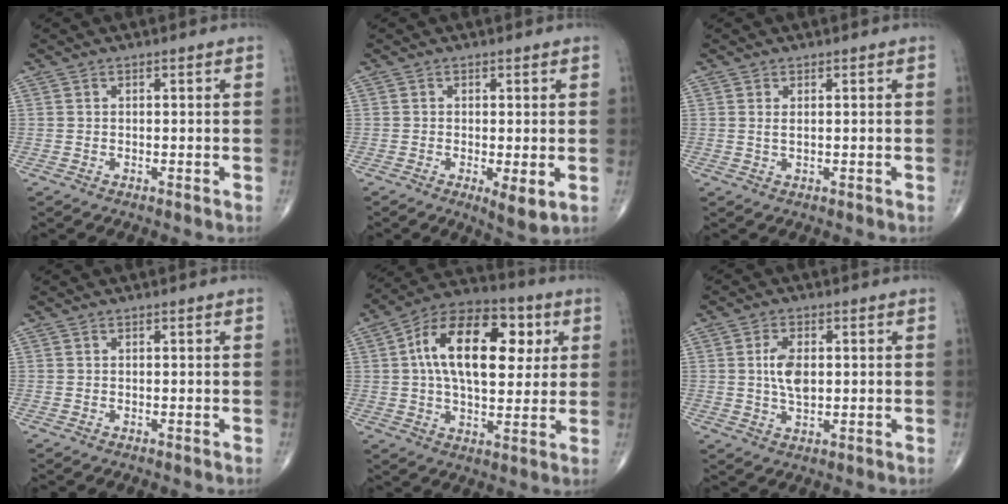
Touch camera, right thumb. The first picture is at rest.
{"total": 4.3, "force": [-1.0, 1.3, 4.0], "torque": [-0.068, -0.016, -0.017]}
{"total": 1.1, "force": [0.3, 0.3, 0.9], "torque": [-0.018, 0.000, 0.008]}
{"total": 0.0}
{"total": 20.2, "force": [4.4, 11.1, 16.3], "torque": [-0.238, 0.013, 0.062]}
{"total": 6.0, "force": [0.7, 3.3, 5.0], "torque": [-0.090, -0.002, 0.012]}